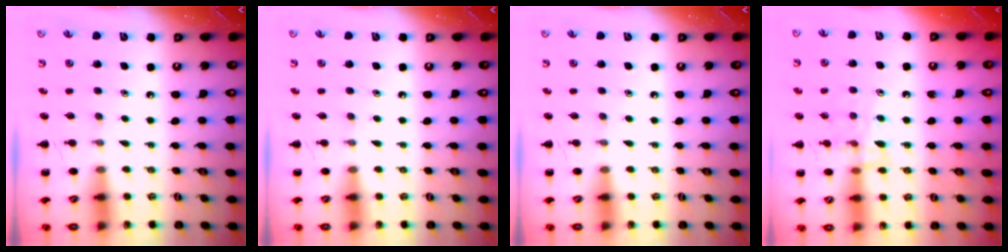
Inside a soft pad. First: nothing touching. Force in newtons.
{"total": 0.0}
{"total": 0.0}
{"total": 10.1, "press": 10.1, "slide": 0.8}